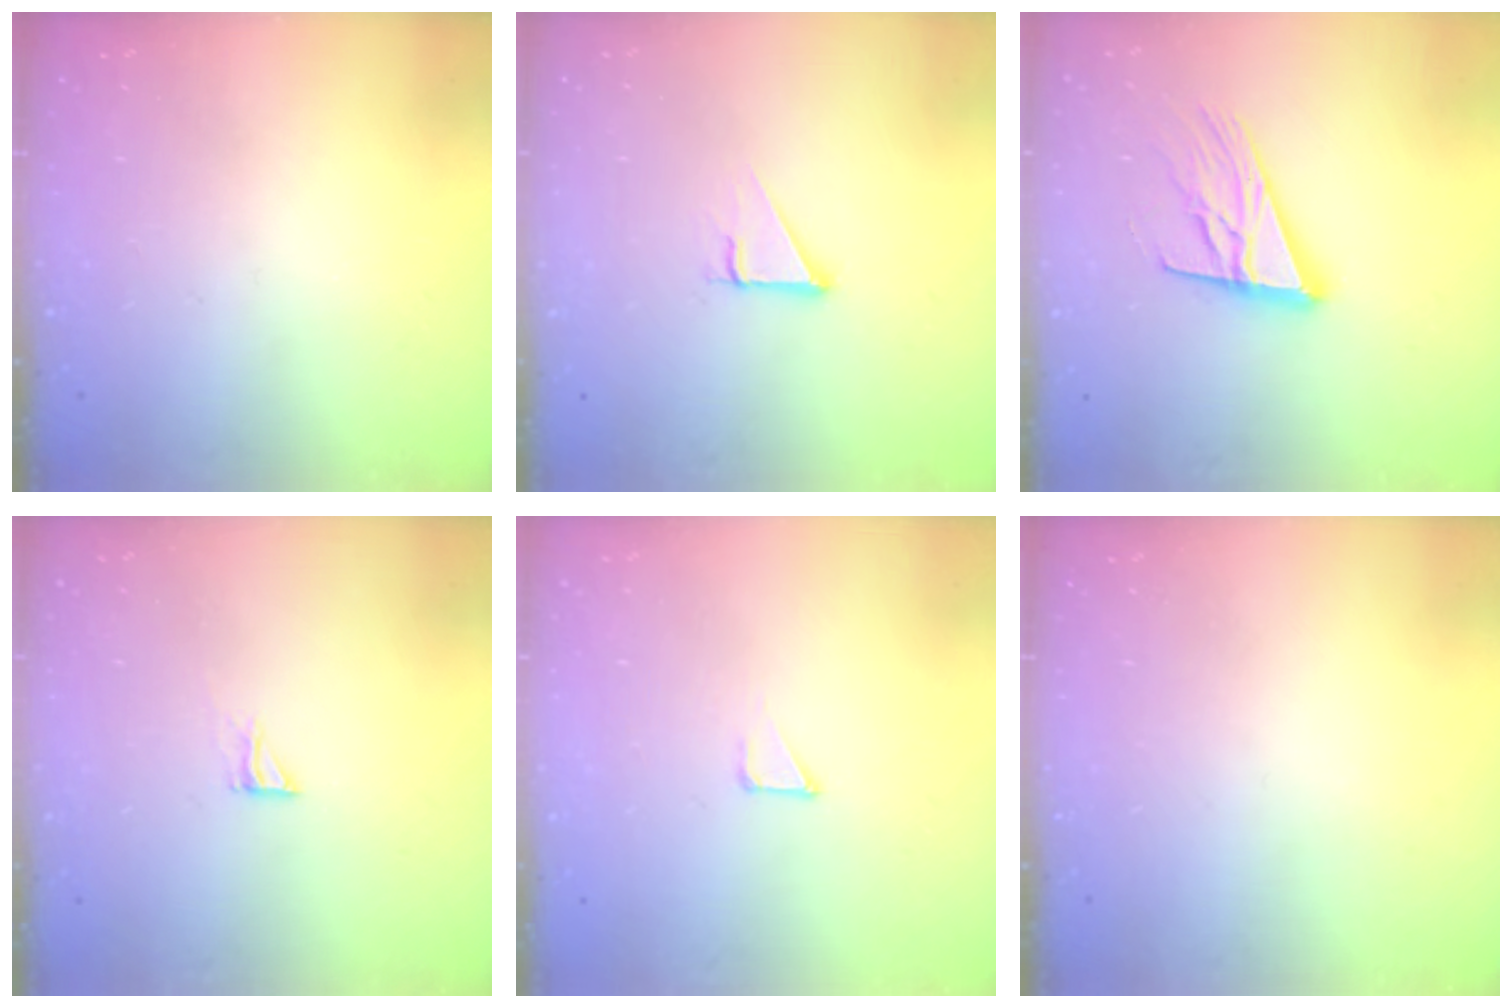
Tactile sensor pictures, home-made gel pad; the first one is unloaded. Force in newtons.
{"total": 3.0, "press": 3.0, "slide": 0.1}
{"total": 17.0, "press": 16.5, "slide": 4.2}
{"total": 4.6, "press": 4.5, "slide": 0.5}
{"total": 1.6, "press": 1.6, "slide": 0.1}
{"total": 0.0}